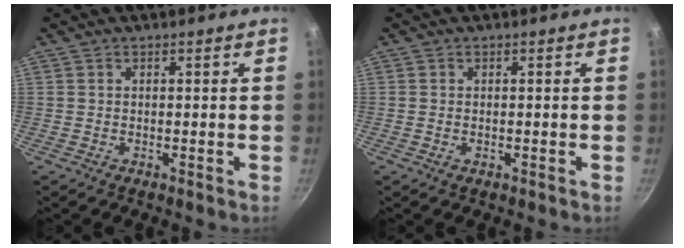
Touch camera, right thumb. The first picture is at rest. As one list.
[{"total": 0.6, "force": [-0.1, 0.3, 0.4], "torque": [-0.007, 0.002, -0.003]}]